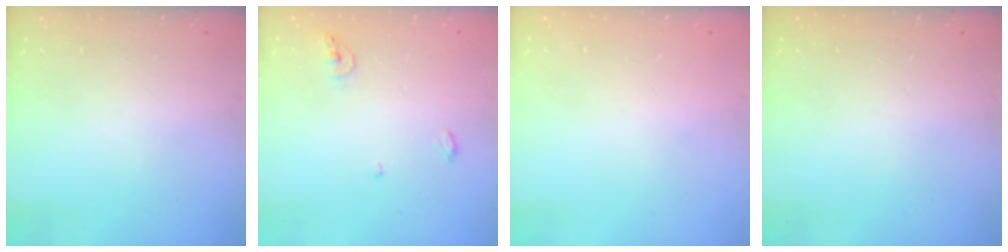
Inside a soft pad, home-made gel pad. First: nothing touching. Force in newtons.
{"total": 6.4, "press": 6.3, "slide": 1.5}
{"total": 0.9, "press": 0.9, "slide": 0.0}
{"total": 0.0}